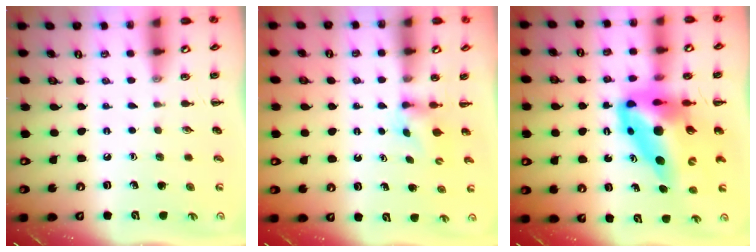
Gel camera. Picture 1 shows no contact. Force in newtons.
{"total": 2.2, "press": 1.9, "slide": 1.0}
{"total": 15.8, "press": 15.0, "slide": 4.8}